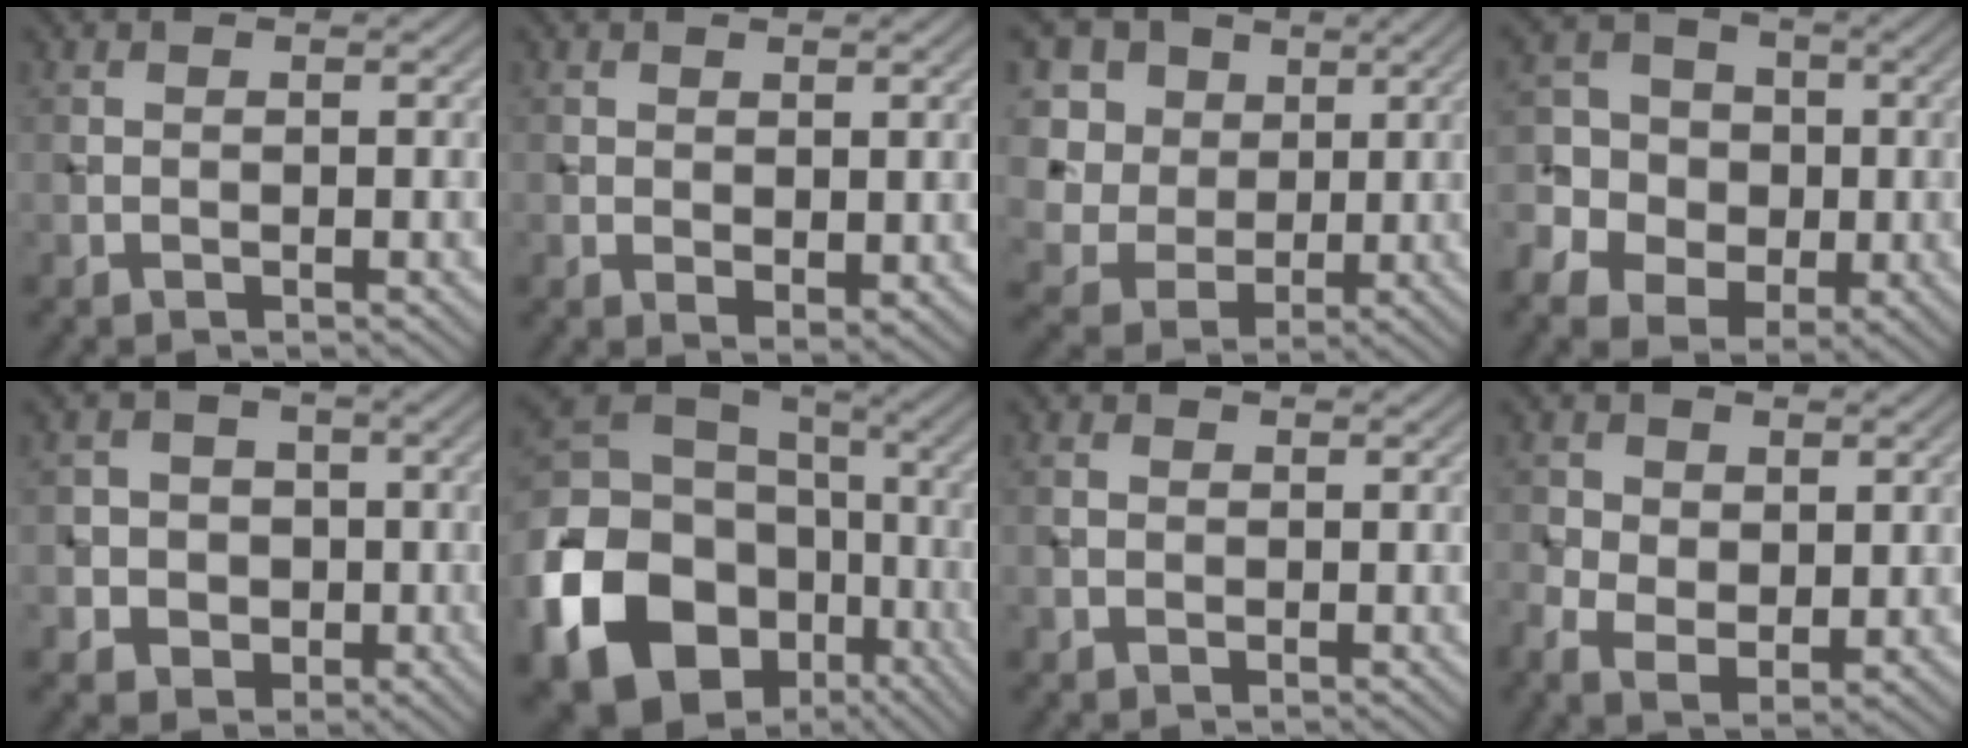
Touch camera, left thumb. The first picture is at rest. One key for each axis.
{"total": 1.9, "fx": 0.6, "fy": 1.2, "fz": 1.3, "tx": -0.023, "ty": -0.011, "tz": 0.015}
{"total": 11.7, "fx": 3.7, "fy": 9.6, "fz": 5.6, "tx": -0.196, "ty": 0.028, "tz": 0.065}
{"total": 8.9, "fx": -2.3, "fy": 7.7, "fz": 3.8, "tx": -0.100, "ty": -0.005, "tz": -0.061}
{"total": 6.9, "fx": -1.4, "fy": 6.6, "fz": 1.8, "tx": -0.054, "ty": 0.002, "tz": -0.050}
{"total": 22.9, "fx": -8.9, "fy": 17.7, "fz": 11.5, "tx": -0.305, "ty": -0.062, "tz": -0.156}
{"total": 1.5, "fx": -0.1, "fy": 1.3, "fz": 0.8, "tx": -0.020, "ty": 0.000, "tz": -0.005}
{"total": 5.5, "fx": 0.0, "fy": 4.0, "fz": 3.7, "tx": -0.086, "ty": -0.008, "tz": 0.003}